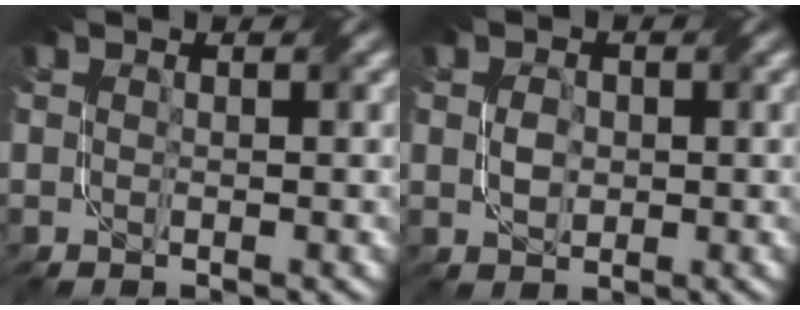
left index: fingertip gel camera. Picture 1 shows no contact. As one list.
[{"total": 1.6, "force": [-0.8, 1.0, 1.0], "torque": [-0.023, -0.005, -0.015]}]